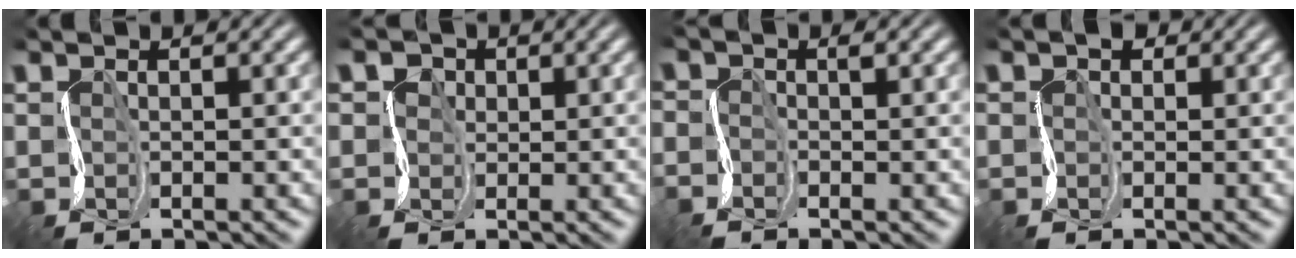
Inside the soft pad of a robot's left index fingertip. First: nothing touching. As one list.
[{"total": 1.1, "force": [-0.1, 1.1, -0.4], "torque": [-0.002, 0.000, -0.002]}, {"total": 1.5, "force": [-1.5, 0.0, 0.2], "torque": [-0.011, -0.002, -0.034]}, {"total": 0.8, "force": [0.1, 0.8, 0.1], "torque": [0.001, 0.002, -0.002]}]